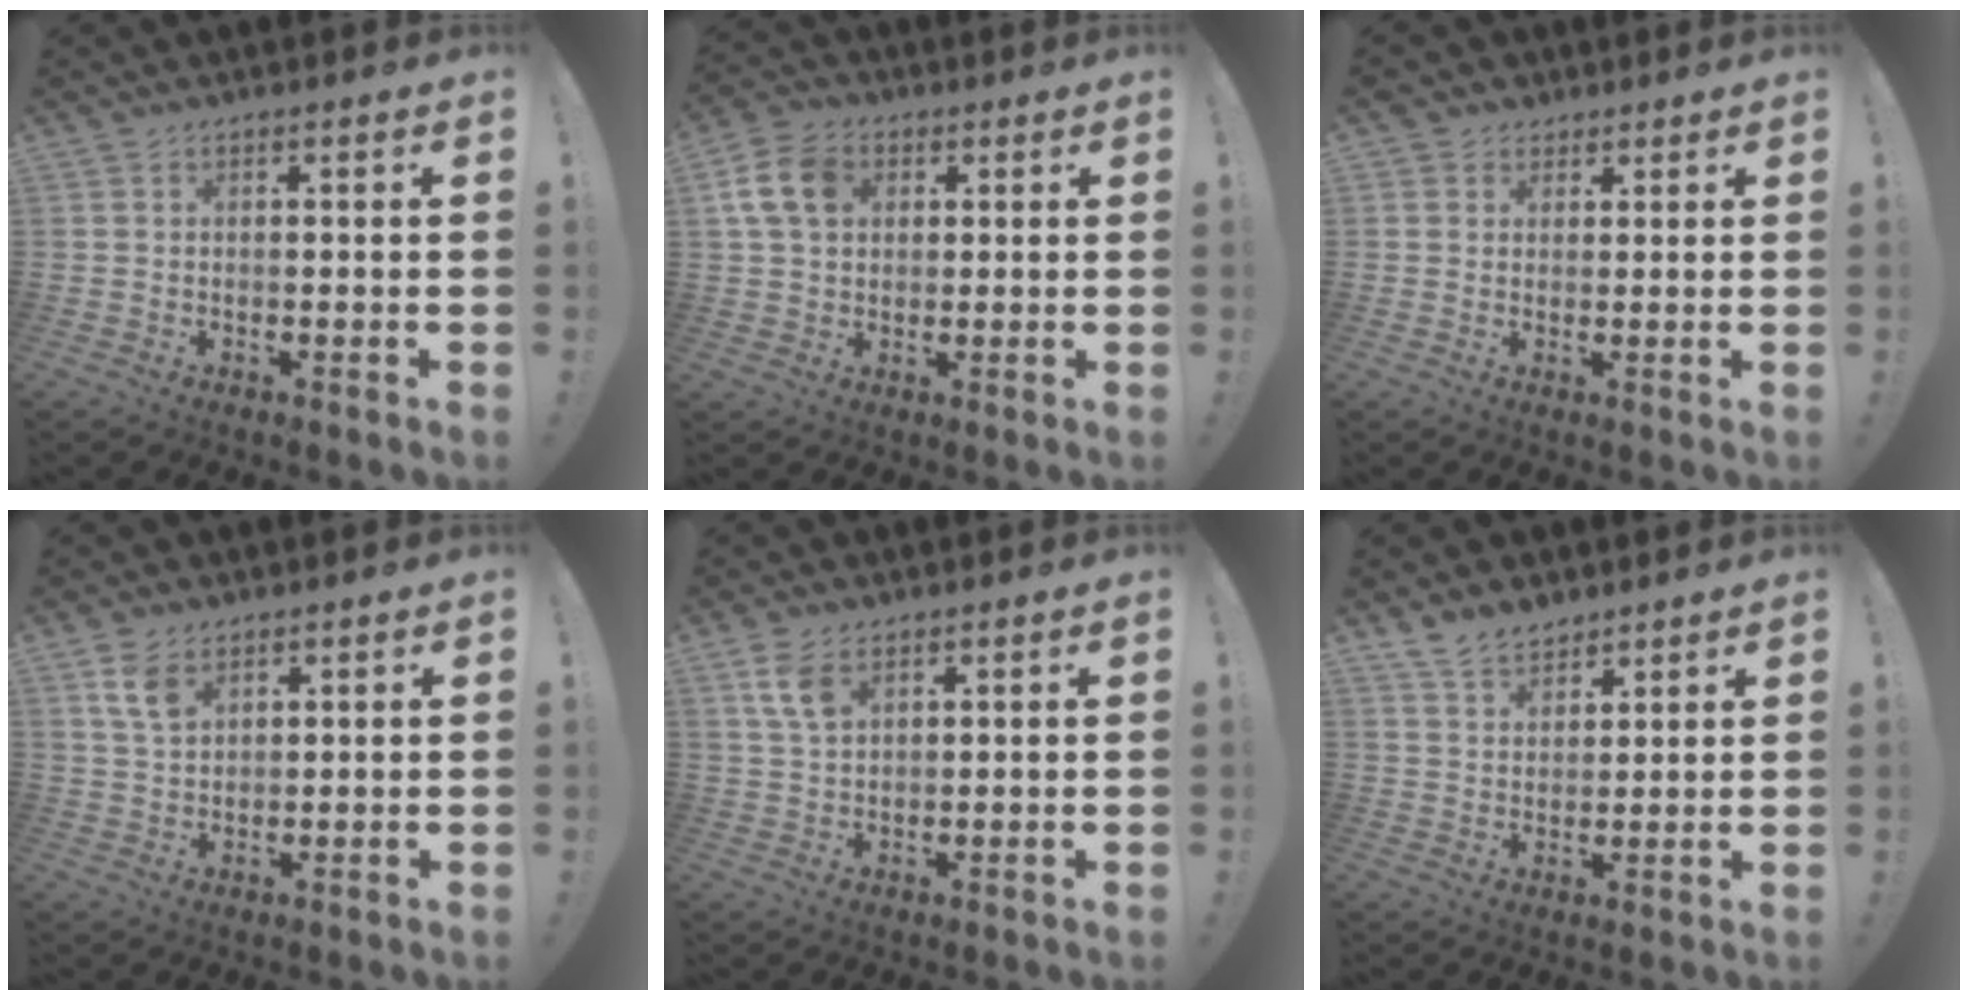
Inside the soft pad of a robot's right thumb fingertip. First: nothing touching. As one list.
[{"total": 10.7, "force": [3.3, 7.8, 6.5], "torque": [-0.117, 0.007, 0.069]}, {"total": 3.4, "force": [1.7, 2.9, 0.4], "torque": [-0.007, -0.003, 0.032]}, {"total": 6.5, "force": [3.7, 3.8, 3.8], "torque": [-0.057, -0.018, 0.069]}, {"total": 6.4, "force": [3.4, 3.5, 4.2], "torque": [-0.071, -0.013, 0.065]}, {"total": 7.6, "force": [6.3, 3.8, 2.0], "torque": [-0.043, -0.037, 0.123]}]